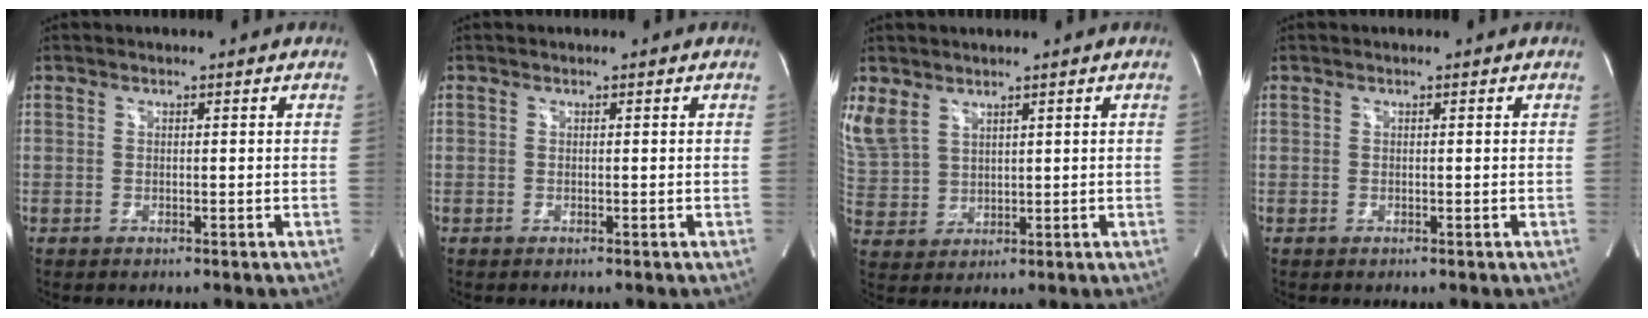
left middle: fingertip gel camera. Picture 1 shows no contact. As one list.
[{"total": 0.0}, {"total": 9.0, "force": [5.8, 5.9, 3.5], "torque": [-0.108, 0.010, 0.136]}, {"total": 0.0}]